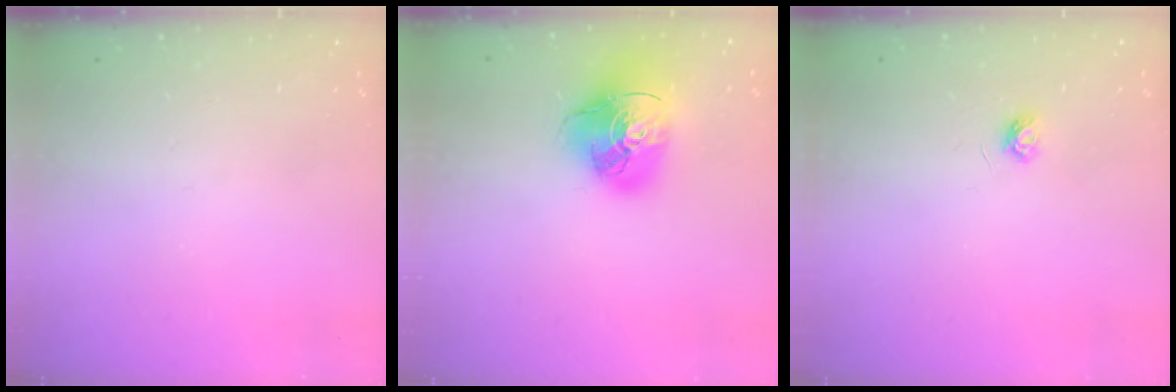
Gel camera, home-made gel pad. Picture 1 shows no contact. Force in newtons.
{"total": 15.6, "press": 15.5, "slide": 1.6}
{"total": 3.3, "press": 3.3, "slide": 0.3}